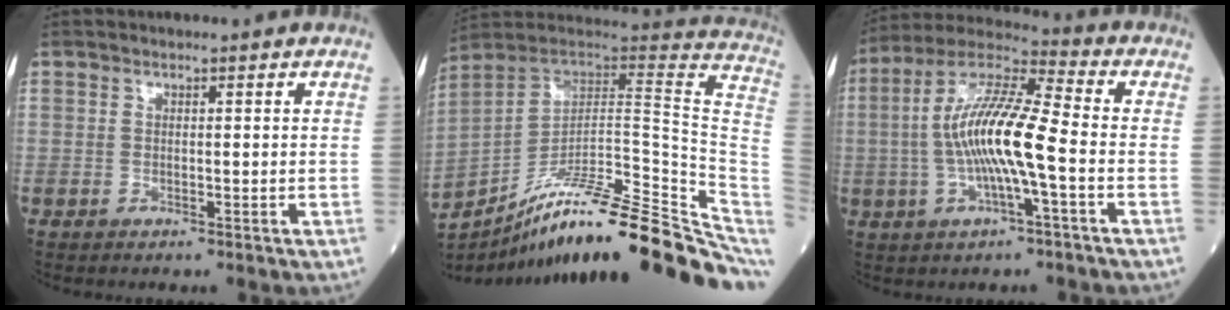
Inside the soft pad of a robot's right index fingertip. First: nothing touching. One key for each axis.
{"total": 30.9, "fx": -22.8, "fy": 4.0, "fz": 20.6, "tx": -0.209, "ty": 0.002, "tz": -0.334}
{"total": 13.3, "fx": -1.7, "fy": 1.4, "fz": 13.1, "tx": -0.261, "ty": 0.012, "tz": -0.035}